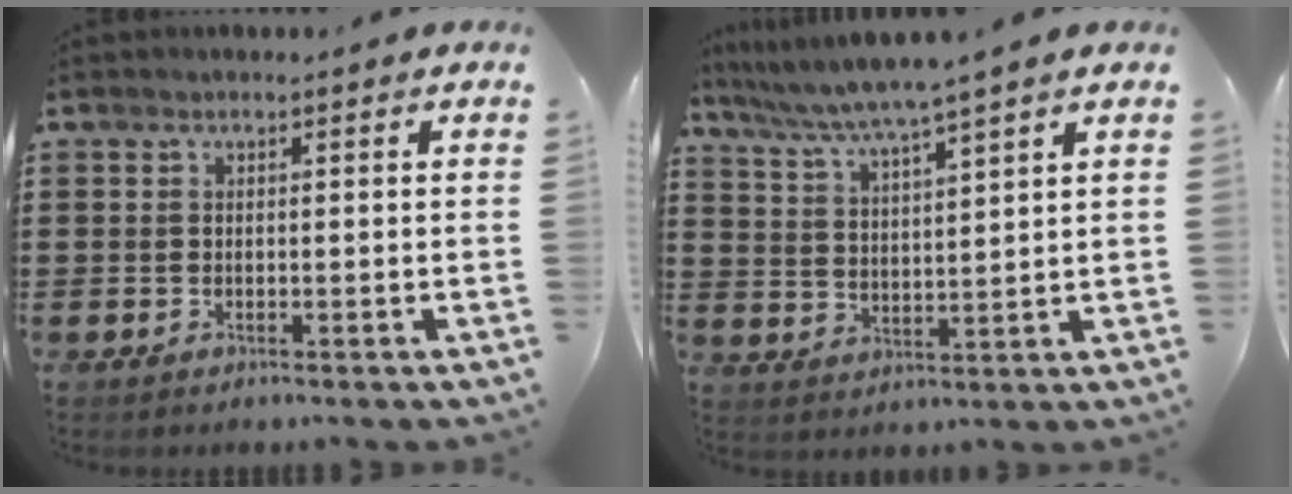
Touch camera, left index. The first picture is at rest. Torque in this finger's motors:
{"motor_torque": [0.73, -0.82, 0.67, 0.17]}